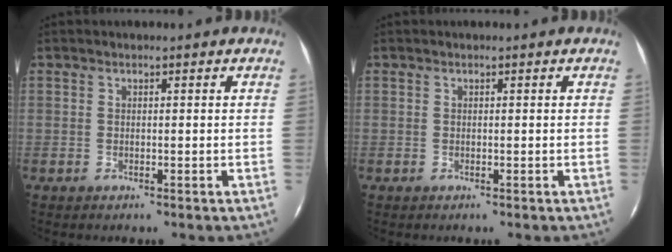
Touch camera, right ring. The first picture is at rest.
{"total": 0.0}